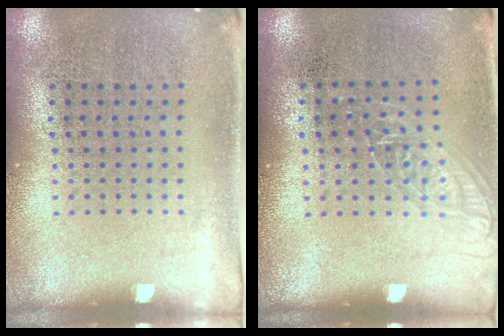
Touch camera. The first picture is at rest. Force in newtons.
{"total": 1.1, "press": 1.1, "slide": 0.4}